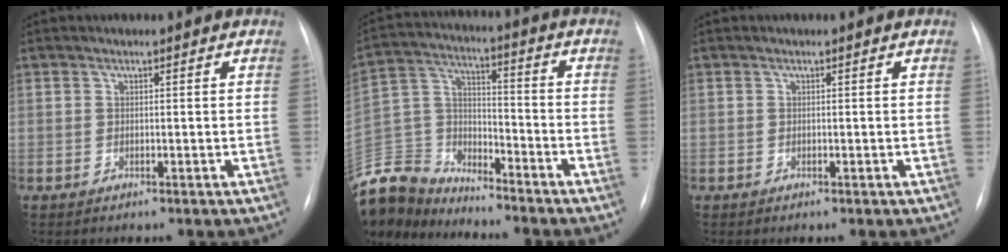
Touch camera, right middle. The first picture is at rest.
{"total": 14.7, "force": [-13.9, 4.1, 2.3], "torque": [-0.054, 0.032, -0.262]}
{"total": 0.0}